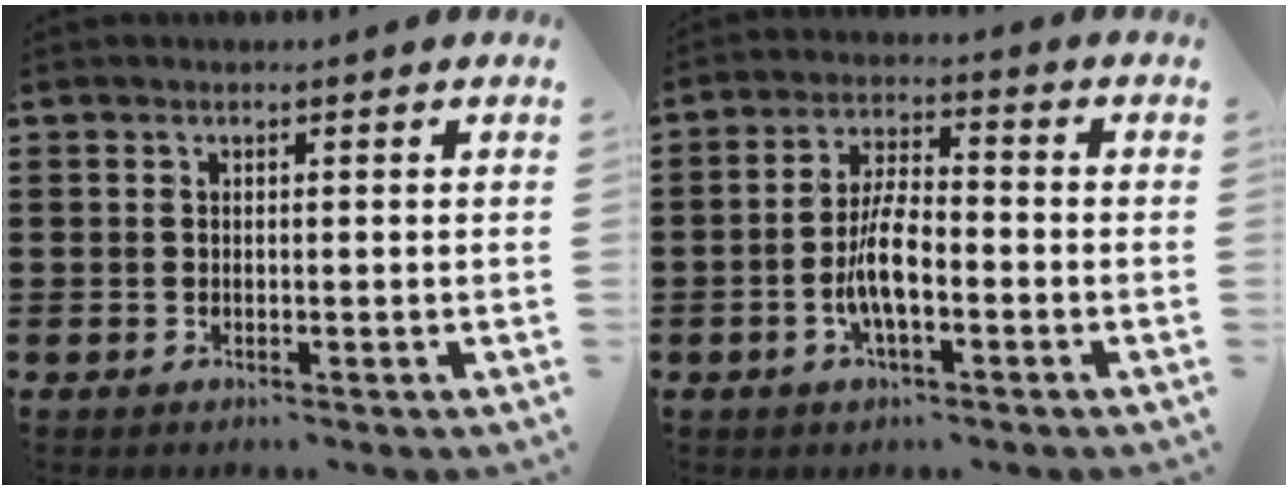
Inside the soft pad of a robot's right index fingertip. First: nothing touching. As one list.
[{"total": 7.0, "force": [-1.8, 2.5, 6.3], "torque": [-0.134, -0.001, -0.039]}]